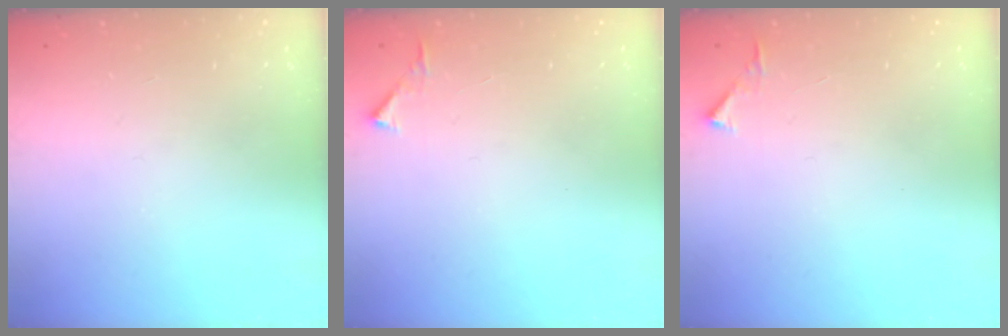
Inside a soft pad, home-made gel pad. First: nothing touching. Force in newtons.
{"total": 2.8, "press": 2.8, "slide": 0.3}
{"total": 2.8, "press": 2.8, "slide": 0.3}